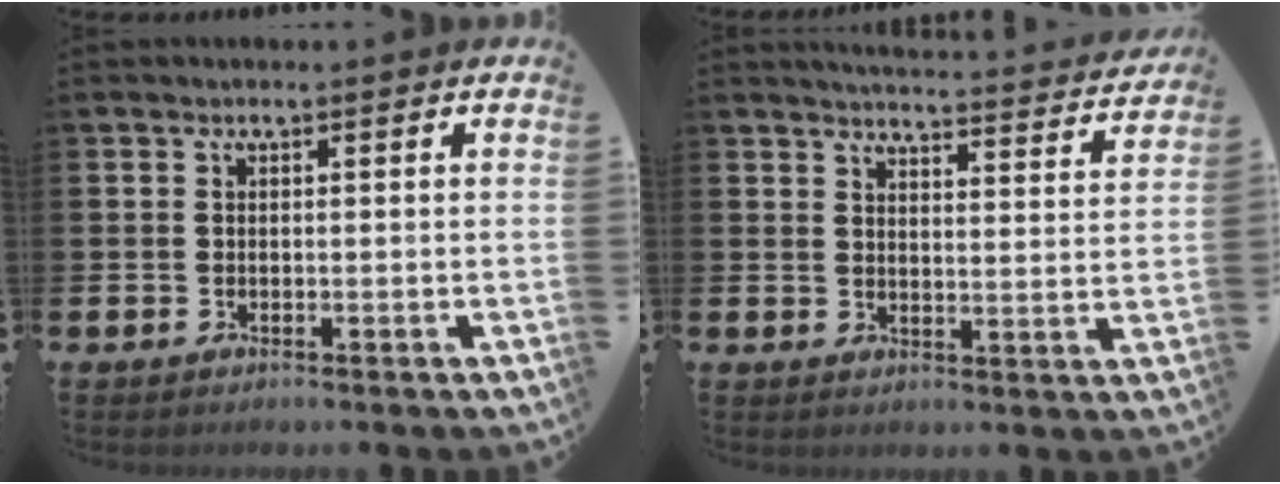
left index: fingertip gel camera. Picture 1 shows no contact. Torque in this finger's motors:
{"motor_torque": [0.86, -1.27, 0.08, 0.00]}